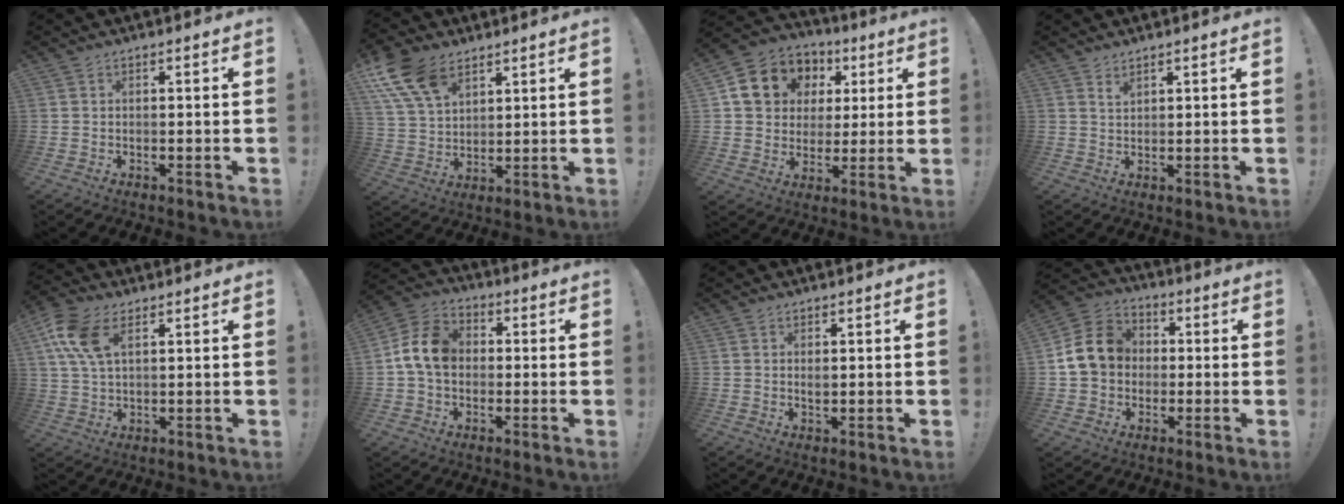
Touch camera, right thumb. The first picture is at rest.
{"total": 13.8, "force": [8.0, 8.2, 7.7], "torque": [-0.160, -0.034, 0.155]}
{"total": 13.7, "force": [5.0, 11.5, 5.4], "torque": [-0.077, -0.019, 0.110]}
{"total": 1.6, "force": [1.4, 0.4, 0.7], "torque": [-0.007, -0.009, 0.024]}
{"total": 11.0, "force": [4.6, 6.1, 7.9], "torque": [-0.168, -0.004, 0.090]}
{"total": 11.7, "force": [0.8, 8.9, 7.6], "torque": [-0.127, 0.014, 0.021]}
{"total": 1.2, "force": [0.3, 0.9, 0.8], "torque": [-0.008, -0.001, 0.003]}
{"total": 14.4, "force": [1.6, 12.2, 7.5], "torque": [-0.115, 0.014, 0.040]}